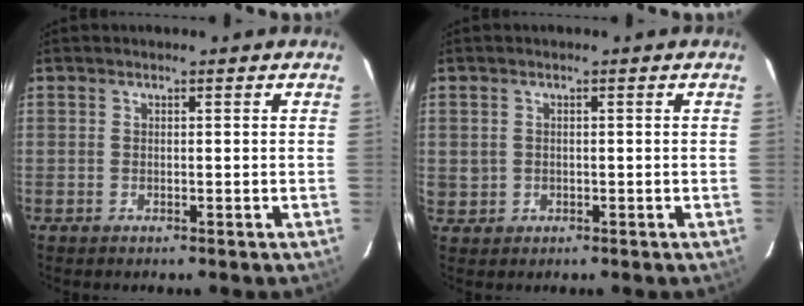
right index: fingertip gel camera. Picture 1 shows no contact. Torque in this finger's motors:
{"motor_torque": [0.13, 0.07, -0.03, 0.00]}